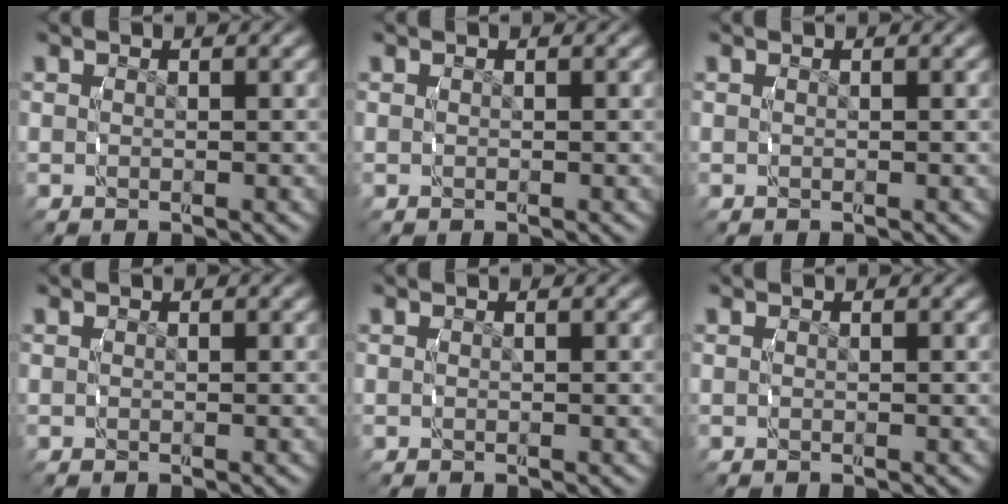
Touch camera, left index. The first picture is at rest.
{"total": 0.0}
{"total": 0.0}
{"total": 0.0}
{"total": 0.0}
{"total": 0.0}